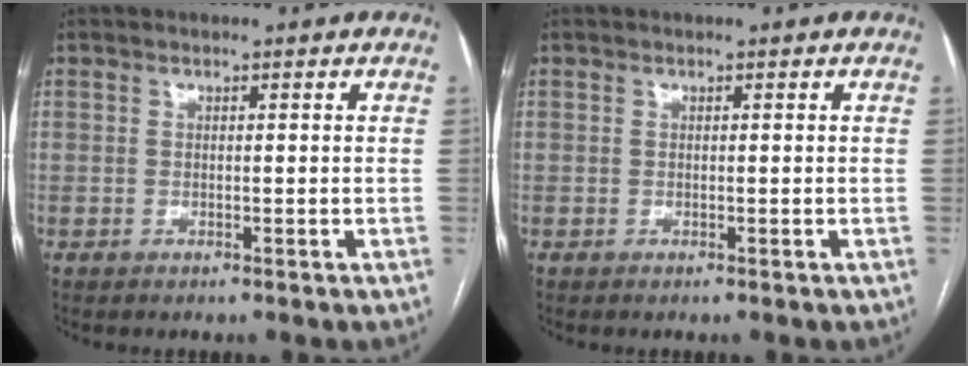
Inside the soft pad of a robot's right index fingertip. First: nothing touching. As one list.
[{"total": 0.0}]